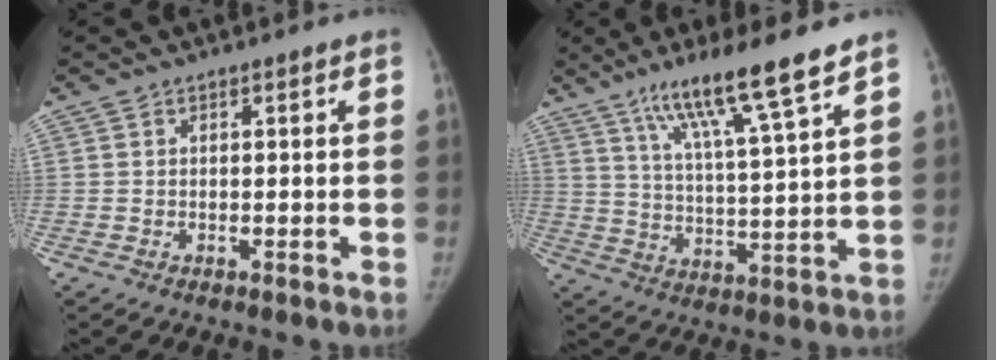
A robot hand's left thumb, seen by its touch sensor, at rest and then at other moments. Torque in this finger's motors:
{"motor_torque": [1.94, 0.40, 1.28, -1.49, 0.44]}